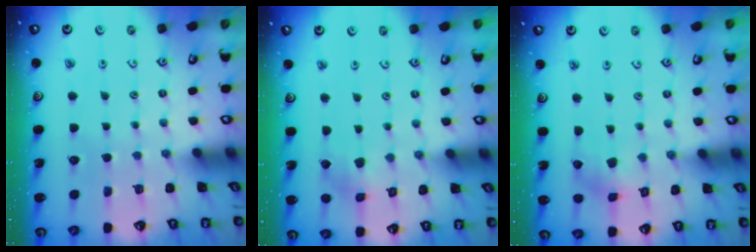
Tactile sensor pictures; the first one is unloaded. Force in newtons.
{"total": 2.6, "press": 2.6, "slide": 0.4}
{"total": 1.2, "press": 1.2, "slide": 0.2}